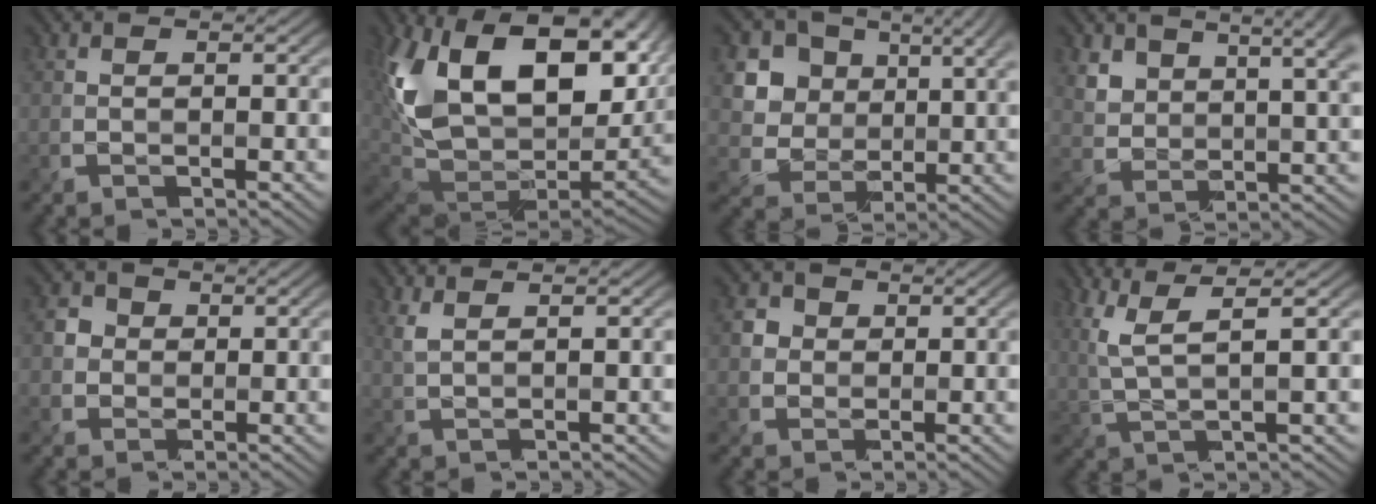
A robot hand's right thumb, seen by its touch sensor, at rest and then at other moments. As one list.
[{"total": 21.6, "force": [7.1, 13.1, 15.7], "torque": [-0.307, -0.014, 0.167]}, {"total": 8.9, "force": [4.1, 6.5, 4.6], "torque": [-0.111, -0.006, 0.067]}, {"total": 8.2, "force": [5.2, 4.2, 4.7], "torque": [-0.100, 0.000, 0.104]}, {"total": 2.7, "force": [0.2, 2.6, 0.6], "torque": [-0.022, 0.001, 0.001]}, {"total": 2.1, "force": [1.4, 0.5, 1.4], "torque": [-0.032, 0.004, 0.030]}, {"total": 2.5, "force": [0.5, 2.4, 0.6], "torque": [-0.022, 0.001, 0.007]}, {"total": 5.8, "force": [3.0, 1.2, 4.8], "torque": [-0.111, 0.008, 0.070]}]